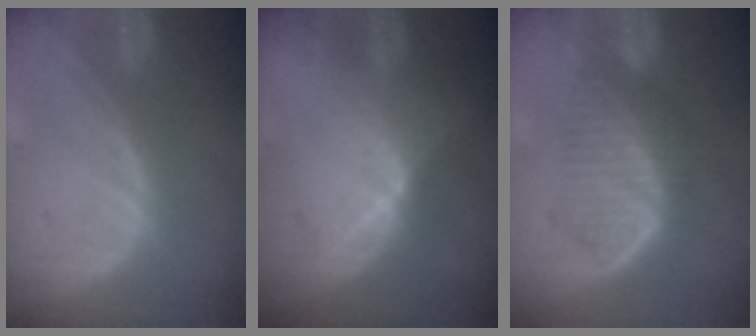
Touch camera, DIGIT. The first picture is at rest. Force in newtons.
{"total": 6.4, "press": 6.1, "slide": 2.2}
{"total": 7.0, "press": 6.1, "slide": 3.4}